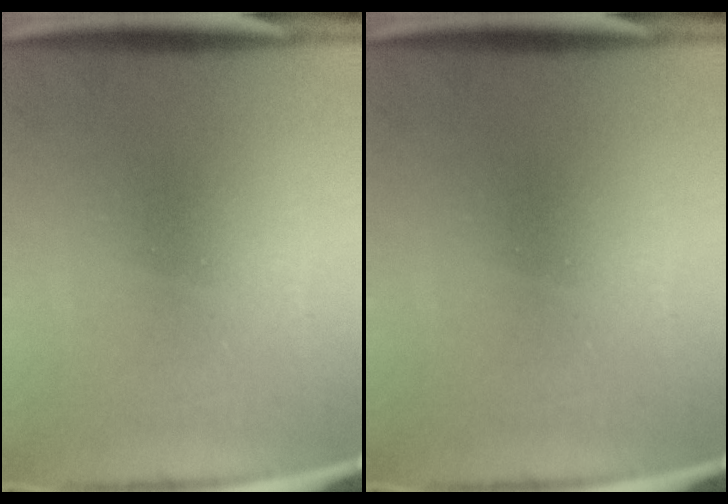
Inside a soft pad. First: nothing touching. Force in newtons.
{"total": 0.0}